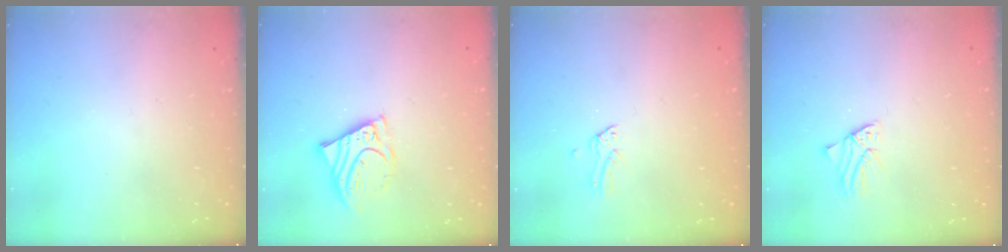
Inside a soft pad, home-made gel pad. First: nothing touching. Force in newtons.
{"total": 10.0, "press": 9.9, "slide": 1.2}
{"total": 0.0}
{"total": 1.4, "press": 1.4, "slide": 0.1}